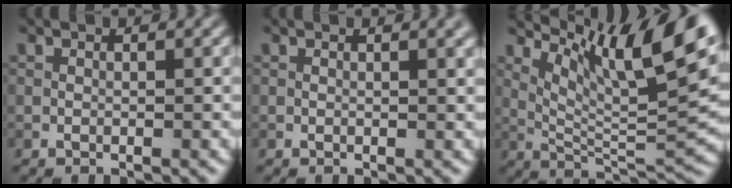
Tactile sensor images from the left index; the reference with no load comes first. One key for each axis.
{"total": 2.0, "fx": 1.0, "fy": 0.8, "fz": 1.5, "tx": -0.006, "ty": 0.006, "tz": 0.008}
{"total": 11.1, "fx": 5.9, "fy": 2.4, "fz": 9.0, "tx": -0.146, "ty": 0.002, "tz": 0.119}